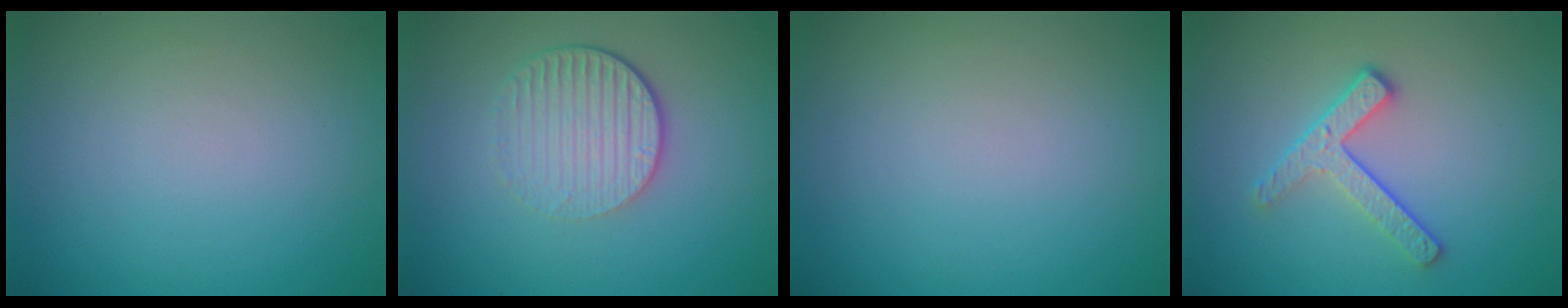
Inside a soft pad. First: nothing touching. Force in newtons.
{"total": 4.4, "press": 2.8, "slide": 3.4}
{"total": 0.0}
{"total": 2.9, "press": 2.3, "slide": 1.7}